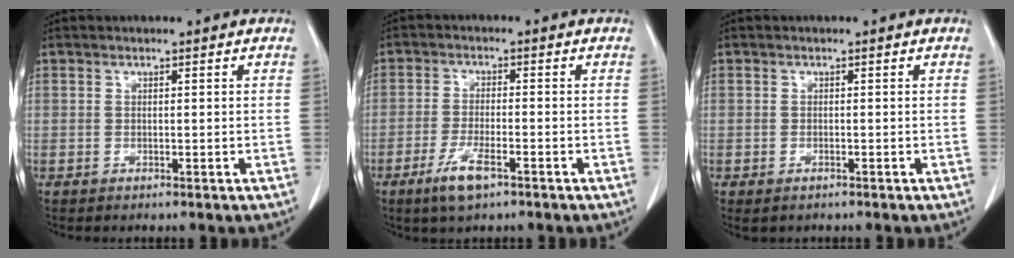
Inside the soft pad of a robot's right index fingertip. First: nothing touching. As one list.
[{"total": 5.6, "force": [-3.3, 1.1, 4.4], "torque": [-0.094, -0.010, -0.056]}, {"total": 0.9, "force": [-0.6, 0.4, 0.6], "torque": [-0.012, -0.002, -0.002]}]